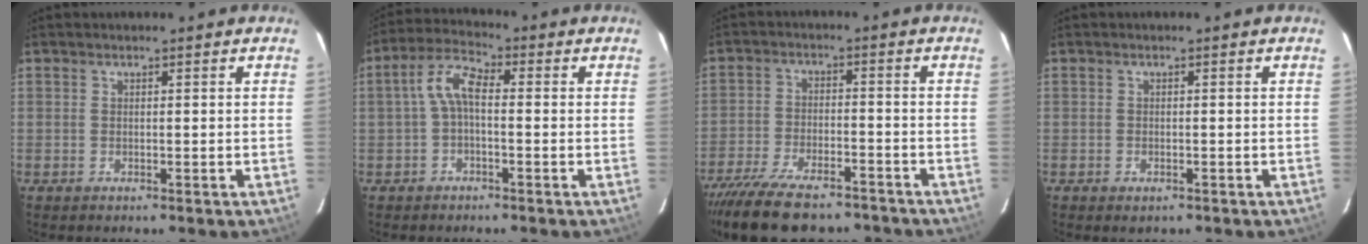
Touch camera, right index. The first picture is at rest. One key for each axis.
{"total": 5.2, "fx": -0.6, "fy": 1.9, "fz": 4.8, "tx": -0.107, "ty": 0.020, "tz": -0.016}
{"total": 17.4, "fx": -14.2, "fy": 5.8, "fz": 8.4, "tx": -0.179, "ty": -0.025, "tz": -0.225}
{"total": 1.3, "fx": -0.7, "fy": 0.9, "fz": 0.6, "tx": -0.010, "ty": -0.002, "tz": -0.009}